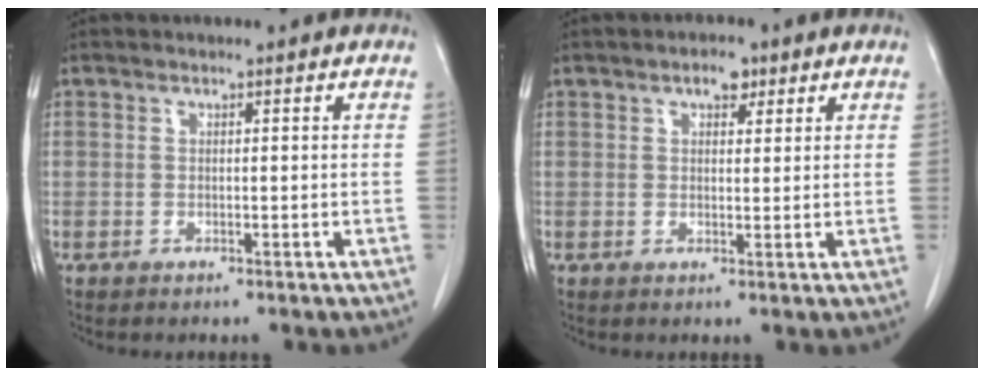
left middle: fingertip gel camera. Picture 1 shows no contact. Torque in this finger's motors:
{"motor_torque": [0.28, -0.15, -0.01, 0.01]}